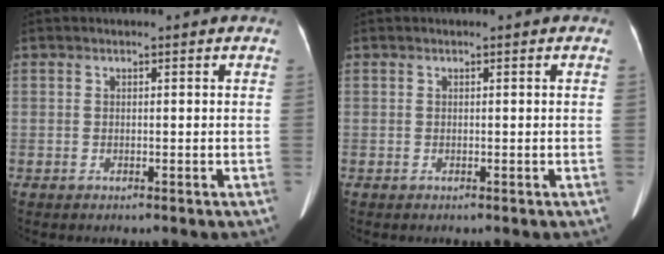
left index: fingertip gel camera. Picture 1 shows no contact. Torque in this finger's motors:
{"motor_torque": [-0.27, 0.10, -0.08, -0.01]}